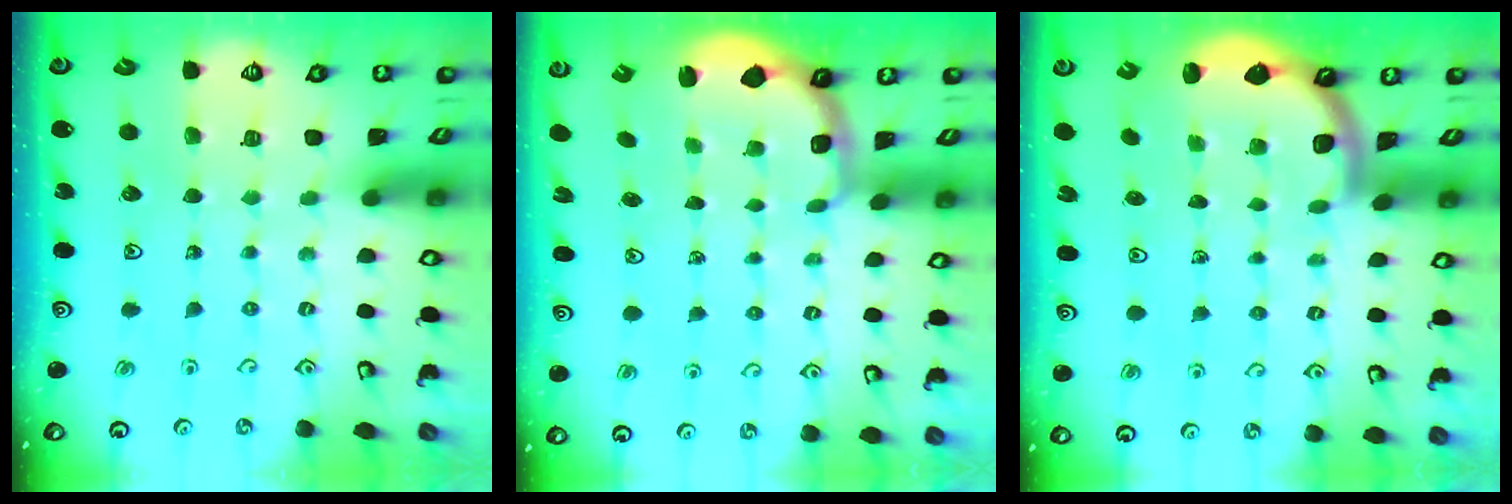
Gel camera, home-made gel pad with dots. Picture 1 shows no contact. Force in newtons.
{"total": 2.3, "press": 1.2, "slide": 1.9}
{"total": 1.9, "press": 1.9, "slide": 0.3}